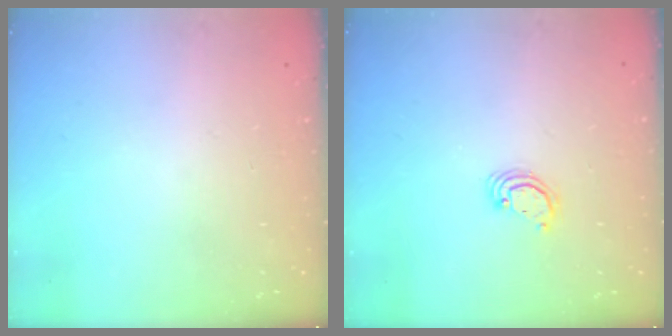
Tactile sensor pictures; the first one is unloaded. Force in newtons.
{"total": 2.7, "press": 2.7, "slide": 0.2}